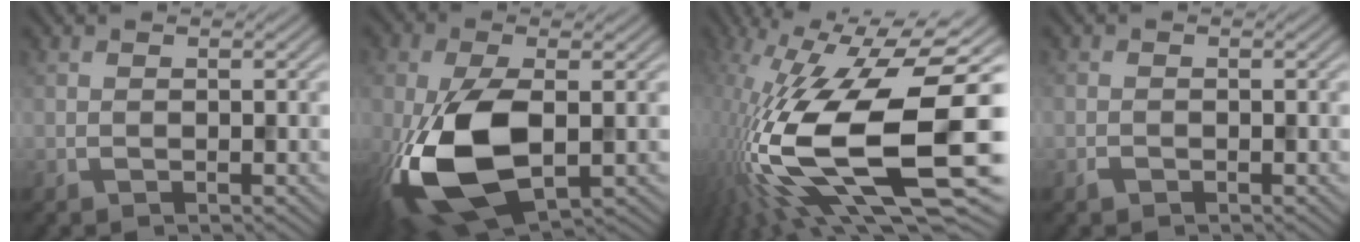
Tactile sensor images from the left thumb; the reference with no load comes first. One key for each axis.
{"total": 14.2, "fx": -2.8, "fy": 7.6, "fz": 11.6, "tx": -0.280, "ty": -0.022, "tz": -0.045}
{"total": 19.9, "fx": -3.9, "fy": 7.7, "fz": 17.9, "tx": -0.347, "ty": -0.039, "tz": -0.058}
{"total": 0.5, "fx": -0.5, "fy": 0.2, "fz": -0.1, "tx": 0.005, "ty": 0.000, "tz": -0.007}